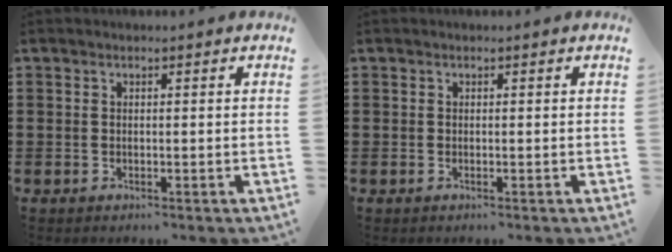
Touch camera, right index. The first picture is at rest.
{"total": 0.0}